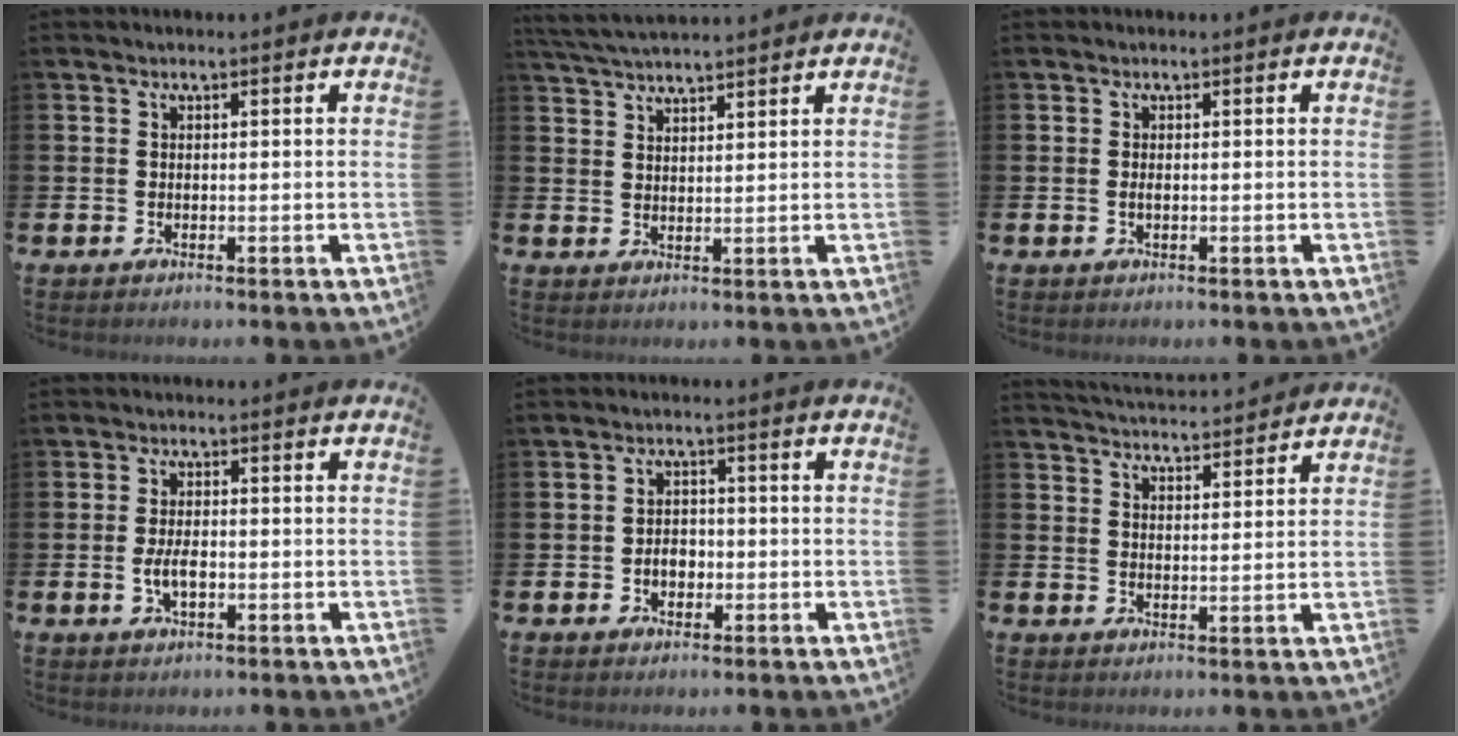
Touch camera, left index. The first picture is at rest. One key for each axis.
{"total": 4.2, "fx": 4.1, "fy": 0.3, "fz": 0.9, "tx": -0.027, "ty": -0.016, "tz": 0.074}
{"total": 0.6, "fx": -0.1, "fy": 0.2, "fz": 0.6, "tx": -0.009, "ty": -0.002, "tz": -0.002}
{"total": 3.2, "fx": -0.5, "fy": 1.5, "fz": 2.7, "tx": -0.039, "ty": -0.002, "tz": -0.012}
{"total": 2.9, "fx": -0.8, "fy": 2.1, "fz": 1.8, "tx": -0.016, "ty": -0.004, "tz": -0.022}
{"total": 4.4, "fx": 4.4, "fy": 0.1, "fz": 0.0, "tx": -0.010, "ty": -0.029, "tz": 0.080}